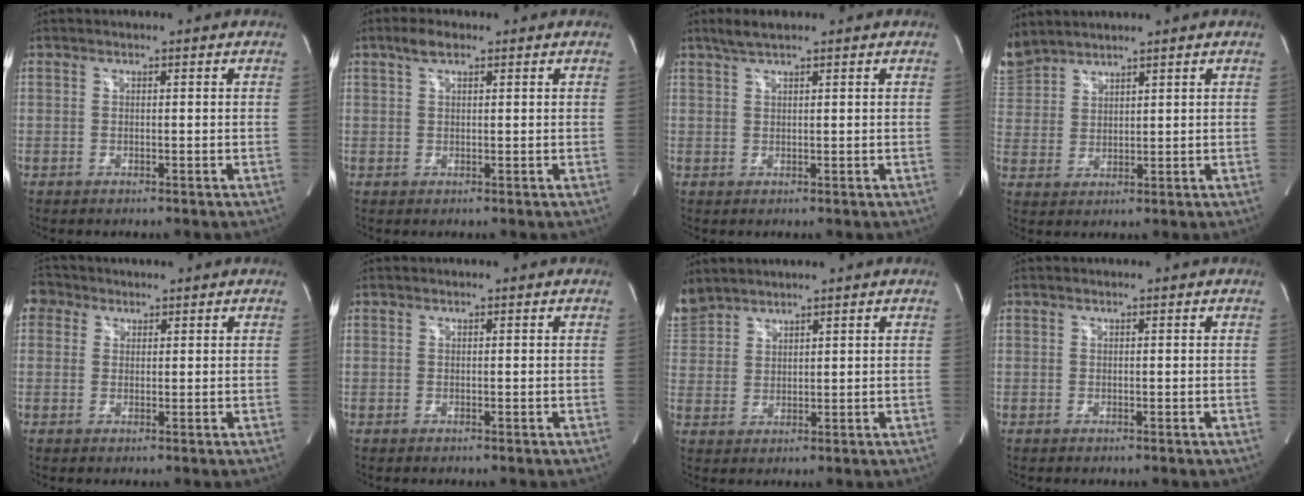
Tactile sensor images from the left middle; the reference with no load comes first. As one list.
[{"total": 2.7, "force": [1.7, 0.9, 1.8], "torque": [-0.042, 0.012, 0.034]}, {"total": 2.8, "force": [2.2, 0.2, 1.7], "torque": [-0.042, 0.010, 0.044]}, {"total": 6.5, "force": [6.2, 2.1, 0.7], "torque": [-0.028, 0.016, 0.136]}, {"total": 3.5, "force": [1.7, 3.0, 0.6], "torque": [-0.014, 0.019, 0.031]}, {"total": 0.0}, {"total": 6.3, "force": [5.7, 2.5, 0.7], "torque": [-0.027, 0.016, 0.124]}, {"total": 0.0}]